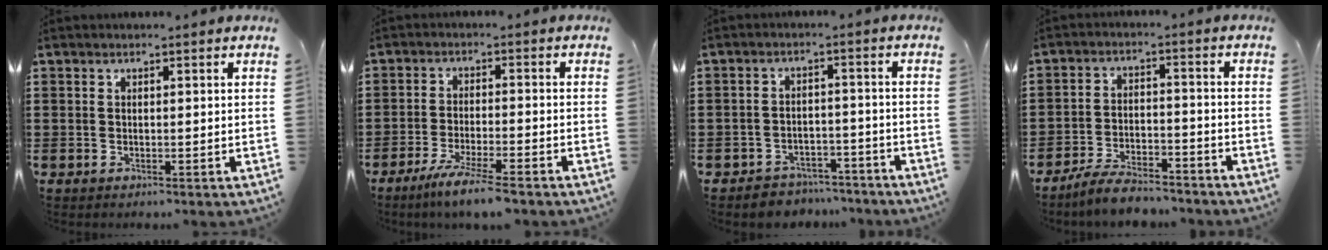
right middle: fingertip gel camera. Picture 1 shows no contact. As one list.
[{"total": 5.2, "force": [-4.3, -0.3, 2.9], "torque": [-0.057, -0.017, -0.079]}, {"total": 3.7, "force": [-3.6, 0.9, -0.2], "torque": [-0.004, 0.003, -0.077]}, {"total": 5.6, "force": [-5.3, 0.9, 1.8], "torque": [-0.035, 0.006, -0.102]}]